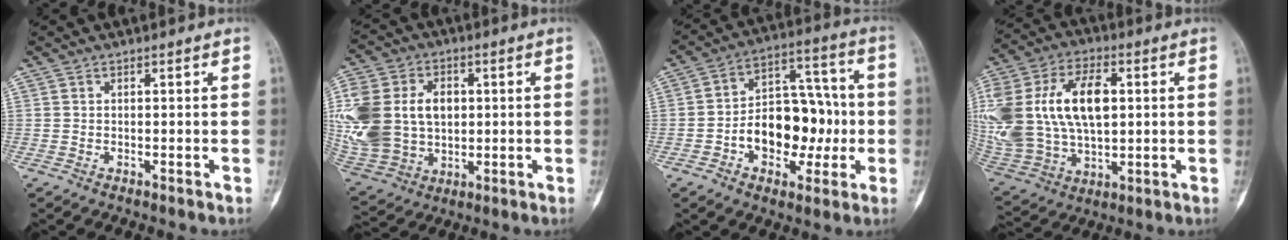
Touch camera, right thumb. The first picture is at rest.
{"total": 24.0, "force": [2.5, 18.0, 15.7], "torque": [-0.355, 0.021, 0.067]}
{"total": 16.3, "force": [-3.0, 10.8, 11.8], "torque": [-0.133, 0.049, -0.043]}
{"total": 27.6, "force": [4.6, 16.9, 21.3], "torque": [-0.469, 0.023, 0.096]}